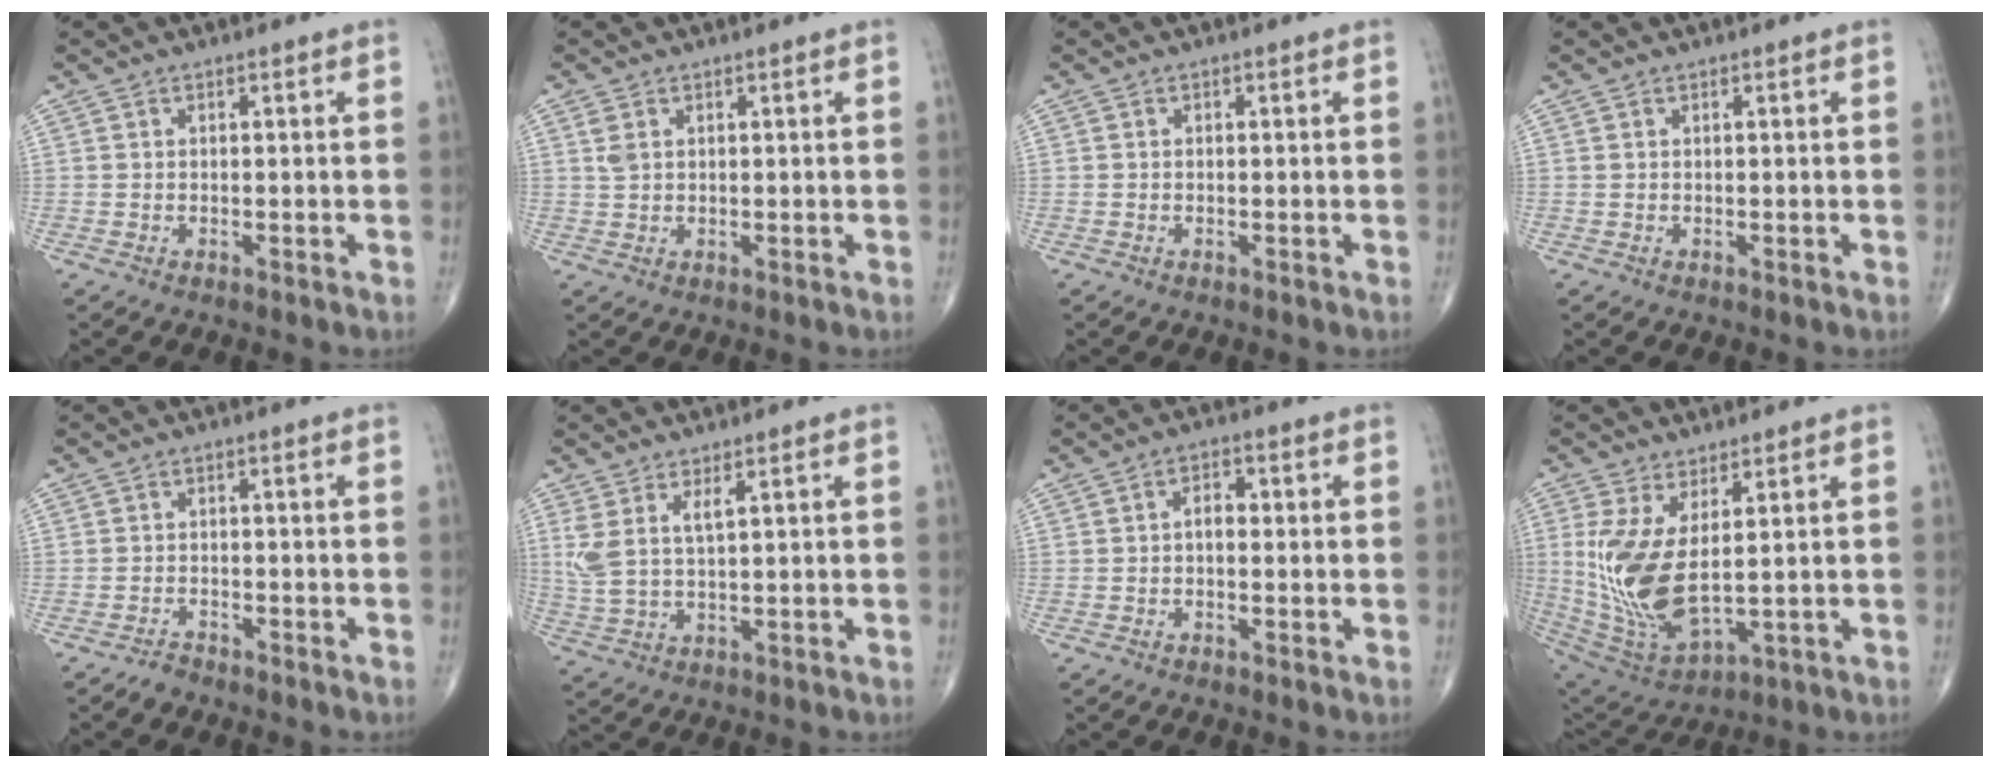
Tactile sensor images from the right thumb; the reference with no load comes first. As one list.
[{"total": 2.0, "force": [0.8, 1.3, 1.3], "torque": [-0.028, 0.003, 0.023]}, {"total": 0.0}, {"total": 0.0}, {"total": 1.4, "force": [-1.3, 0.6, 0.0], "torque": [-0.001, 0.005, -0.025]}, {"total": 5.7, "force": [2.4, 1.7, 4.8], "torque": [-0.122, -0.013, 0.058]}, {"total": 2.8, "force": [0.0, 1.7, 2.2], "torque": [-0.025, 0.012, -0.005]}, {"total": 14.2, "force": [2.1, 6.2, 12.6], "torque": [-0.268, -0.029, 0.064]}]